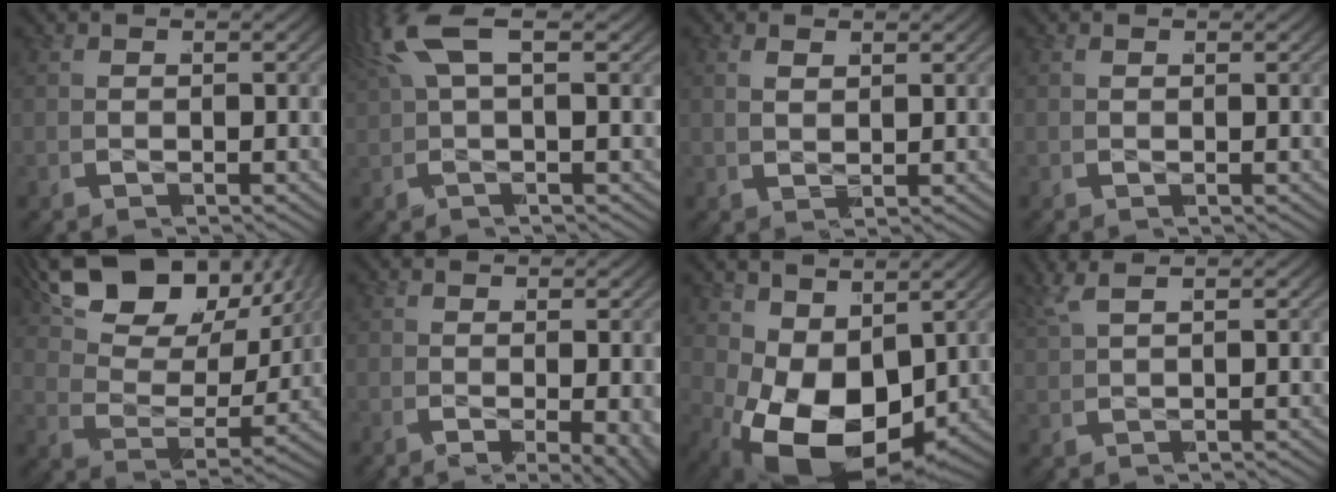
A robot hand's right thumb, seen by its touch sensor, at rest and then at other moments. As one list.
[{"total": 4.0, "force": [2.0, 0.7, 3.4], "torque": [-0.071, 0.024, 0.030]}, {"total": 1.2, "force": [1.0, 0.3, 0.6], "torque": [-0.006, 0.002, 0.017]}, {"total": 0.0}, {"total": 12.5, "force": [4.6, 7.6, 8.8], "torque": [-0.167, 0.012, 0.056]}, {"total": 4.0, "force": [-1.0, 1.8, 3.4], "torque": [-0.060, -0.021, -0.006]}, {"total": 11.4, "force": [-2.1, 7.5, 8.3], "torque": [-0.175, -0.057, -0.011]}, {"total": 1.9, "force": [1.7, -0.7, 0.4], "torque": [-0.009, 0.015, 0.030]}]